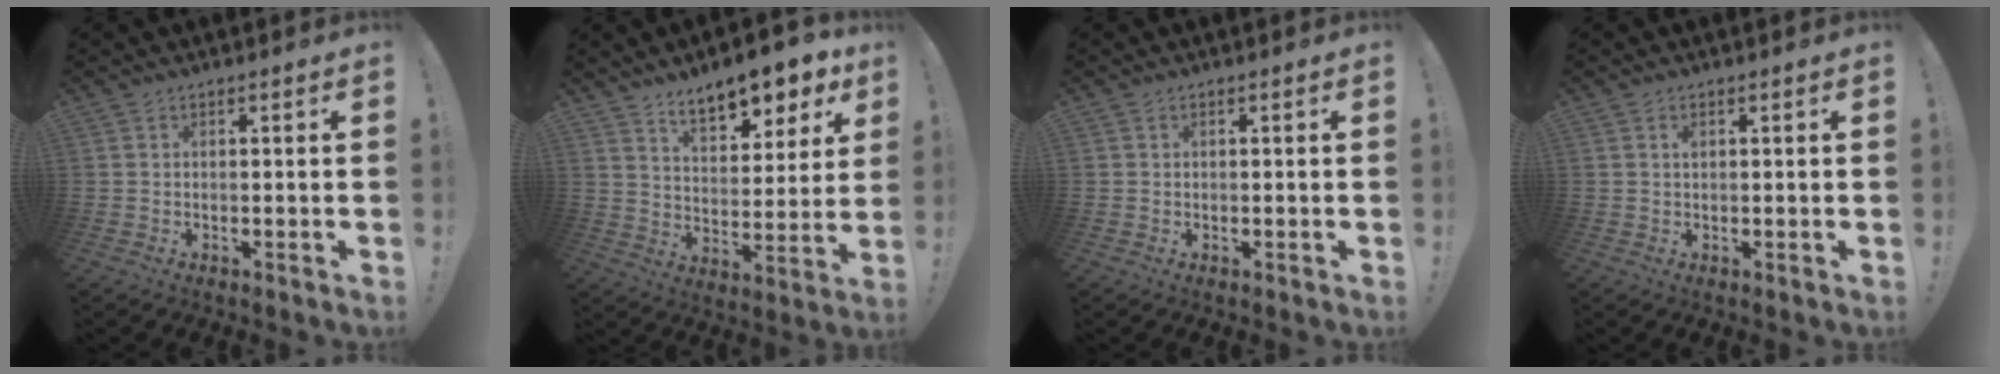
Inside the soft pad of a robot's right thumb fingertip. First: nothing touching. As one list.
[{"total": 12.9, "force": [9.6, 5.5, 6.5], "torque": [-0.090, -0.069, 0.168]}, {"total": 0.0}, {"total": 0.9, "force": [0.3, 0.5, 0.7], "torque": [-0.006, -0.002, 0.004]}]